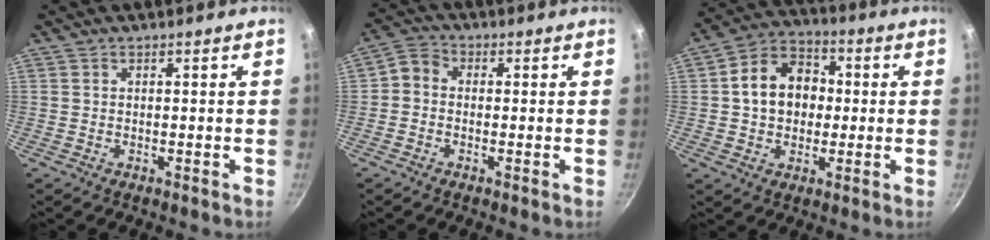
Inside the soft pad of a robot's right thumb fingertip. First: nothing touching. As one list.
[{"total": 3.5, "force": [-0.8, 2.9, 1.8], "torque": [-0.035, 0.017, -0.031]}, {"total": 12.4, "force": [0.7, 9.7, 7.6], "torque": [-0.094, 0.026, -0.003]}]